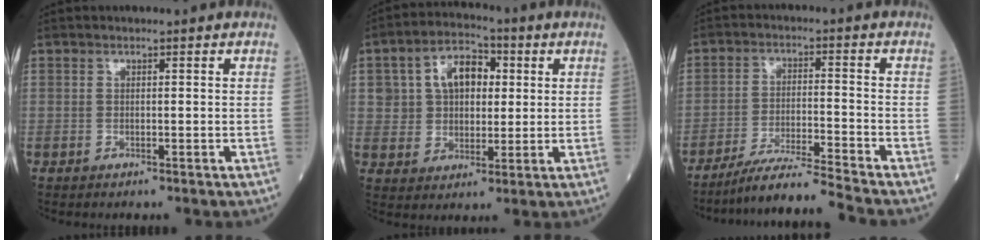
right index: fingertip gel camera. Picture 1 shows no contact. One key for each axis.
{"total": 9.0, "fx": 2.3, "fy": 6.3, "fz": 6.1, "tx": -0.109, "ty": 0.032, "tz": 0.045}
{"total": 9.2, "fx": -8.3, "fy": -2.2, "fz": 3.2, "tx": -0.051, "ty": -0.023, "tz": -0.153}